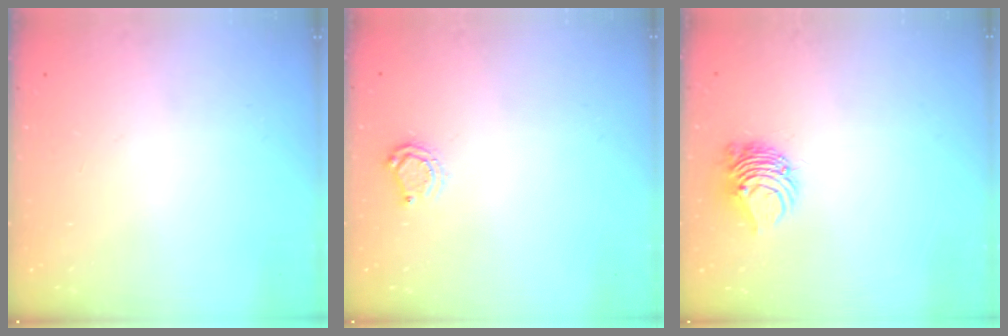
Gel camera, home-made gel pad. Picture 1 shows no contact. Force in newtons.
{"total": 6.2, "press": 6.2, "slide": 0.4}
{"total": 8.0, "press": 8.0, "slide": 1.0}